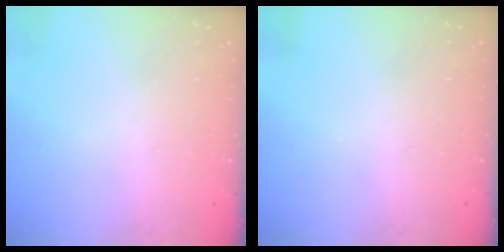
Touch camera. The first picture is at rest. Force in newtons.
{"total": 0.0}